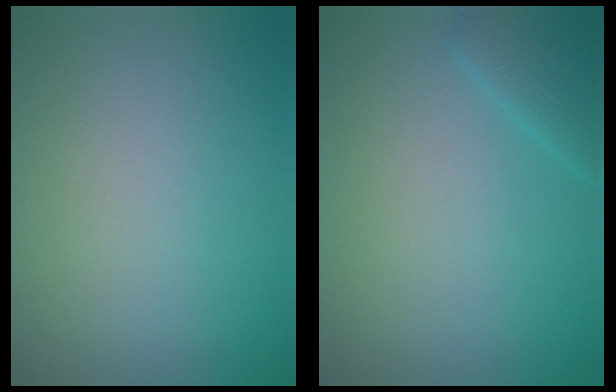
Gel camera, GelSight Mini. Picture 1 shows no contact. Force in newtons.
{"total": 2.3, "press": 2.3, "slide": 0.1}